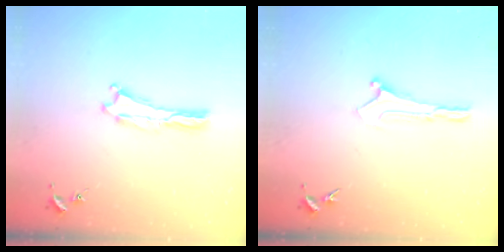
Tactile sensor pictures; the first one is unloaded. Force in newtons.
{"total": 0.0}